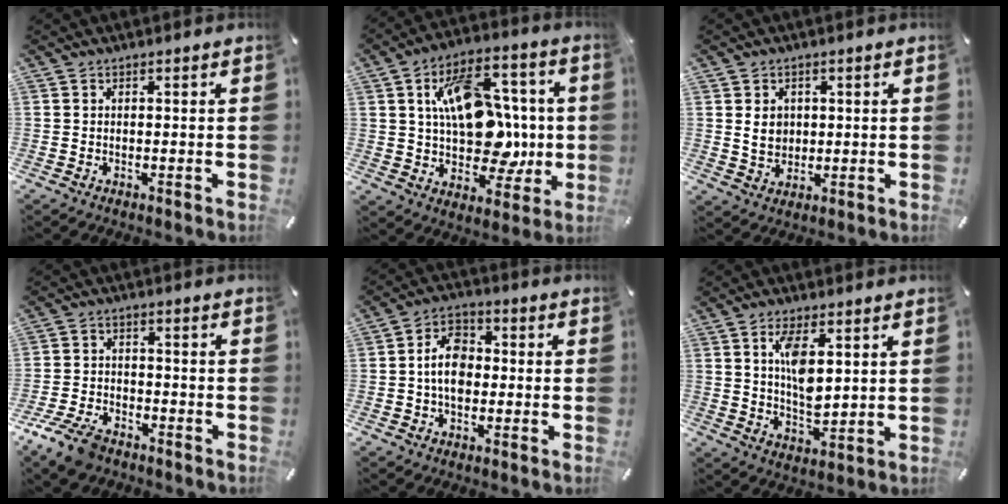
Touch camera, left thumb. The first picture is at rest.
{"total": 19.1, "force": [1.9, 13.3, 13.6], "torque": [-0.211, 0.001, 0.040]}
{"total": 4.8, "force": [0.8, 4.3, 2.0], "torque": [-0.038, -0.001, 0.010]}
{"total": 8.0, "force": [-5.8, 4.1, 3.8], "torque": [-0.088, 0.022, -0.111]}
{"total": 8.3, "force": [-0.7, 5.8, 6.0], "torque": [-0.105, 0.010, -0.015]}
{"total": 8.2, "force": [3.2, 3.7, 6.6], "torque": [-0.128, -0.014, 0.048]}